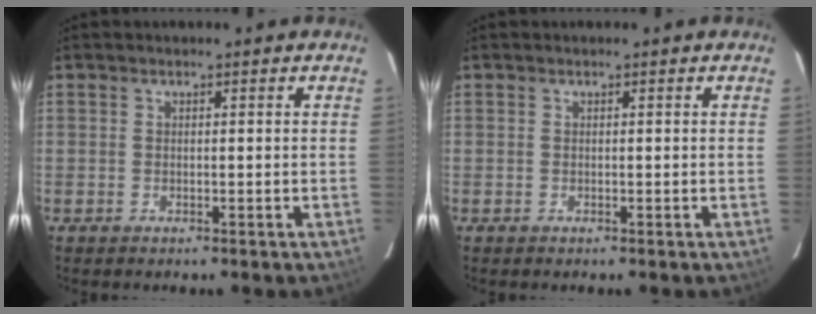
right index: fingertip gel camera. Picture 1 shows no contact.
{"total": 0.0}